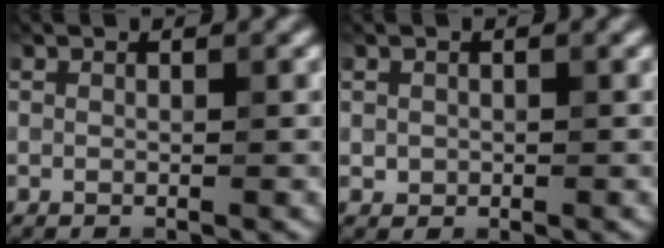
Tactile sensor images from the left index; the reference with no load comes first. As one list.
[{"total": 0.8, "force": [0.1, 0.8, 0.2], "torque": [0.000, -0.003, 0.002]}]